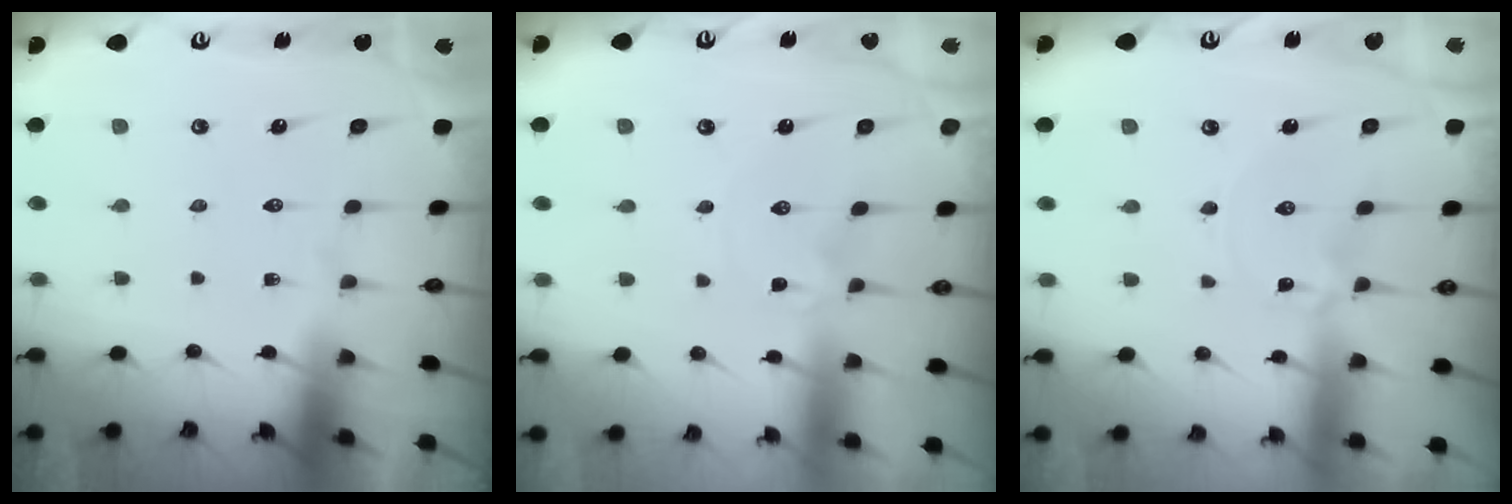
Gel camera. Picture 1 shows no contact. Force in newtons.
{"total": 0.8, "press": 0.8, "slide": 0.1}
{"total": 0.0}